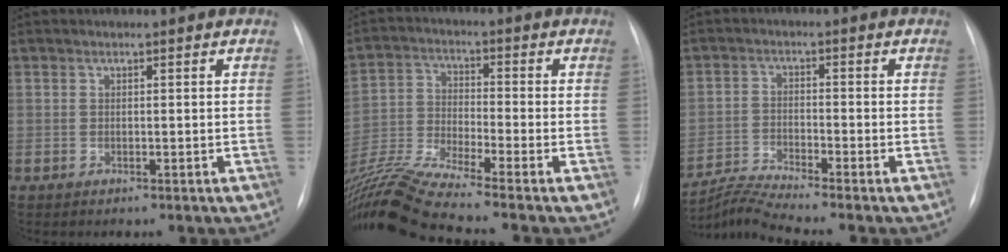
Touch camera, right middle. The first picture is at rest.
{"total": 12.7, "force": [-11.0, -2.1, 5.9], "torque": [-0.125, -0.017, -0.207]}
{"total": 5.6, "force": [-5.1, -2.3, 0.9], "torque": [-0.037, -0.018, -0.098]}